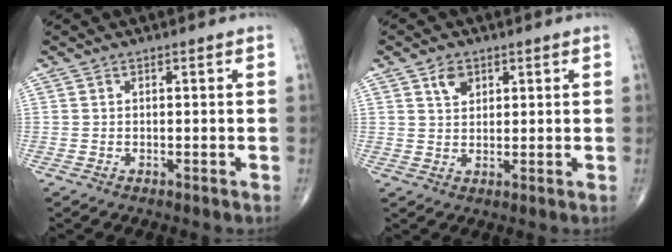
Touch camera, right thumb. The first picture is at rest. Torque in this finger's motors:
{"motor_torque": [-0.52, 0.44, -0.10, 0.13, 0.02]}